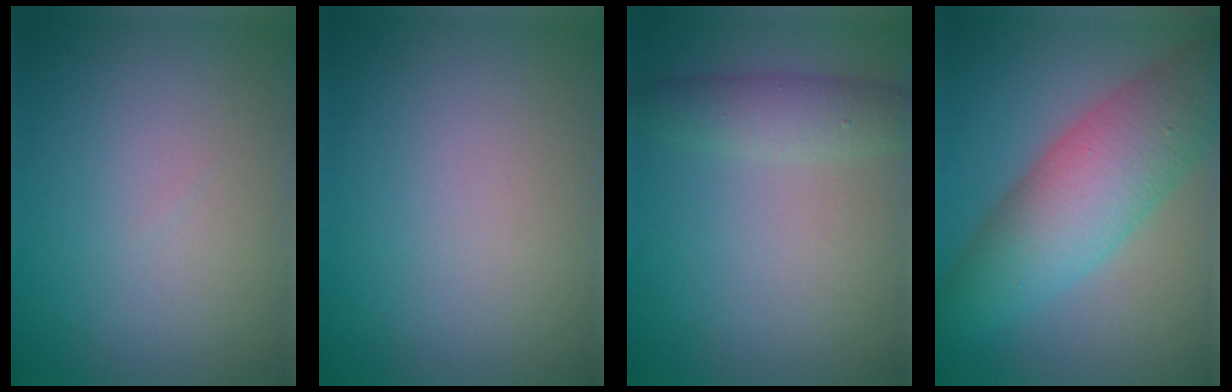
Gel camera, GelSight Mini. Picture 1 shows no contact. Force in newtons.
{"total": 0.0}
{"total": 2.8, "press": 2.8, "slide": 0.0}
{"total": 8.1, "press": 8.1, "slide": 0.1}